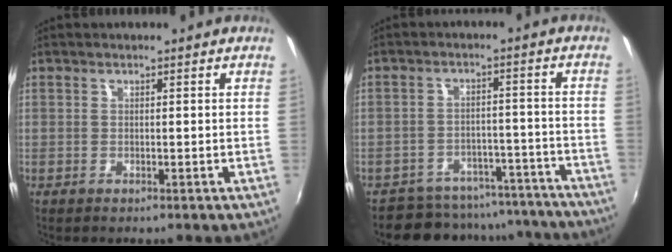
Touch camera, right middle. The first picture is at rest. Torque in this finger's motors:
{"motor_torque": [0.77, -1.37, 0.08, 0.05]}